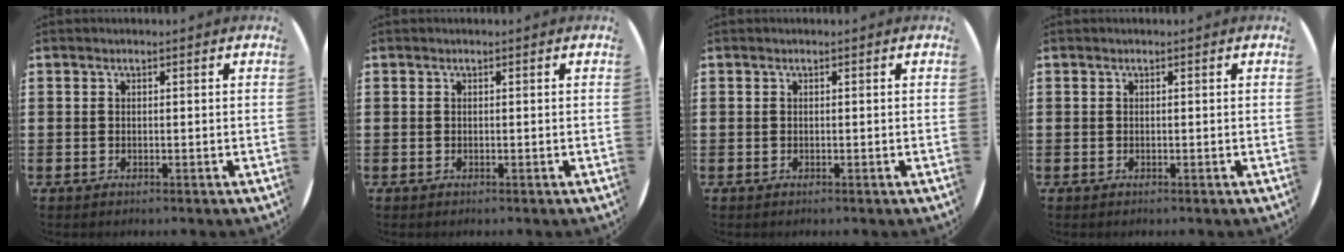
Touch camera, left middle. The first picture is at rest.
{"total": 0.0}
{"total": 0.0}
{"total": 0.0}